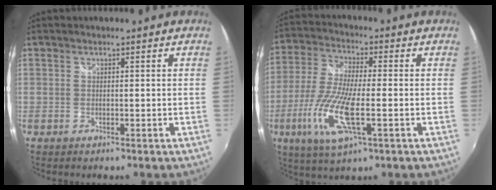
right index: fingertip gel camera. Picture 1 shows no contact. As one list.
[{"total": 13.9, "force": [-4.1, 3.6, 12.7], "torque": [-0.274, -0.015, -0.082]}]